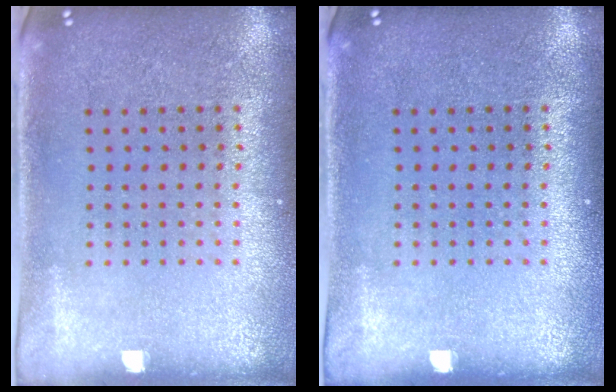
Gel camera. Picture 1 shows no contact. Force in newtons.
{"total": 0.0}